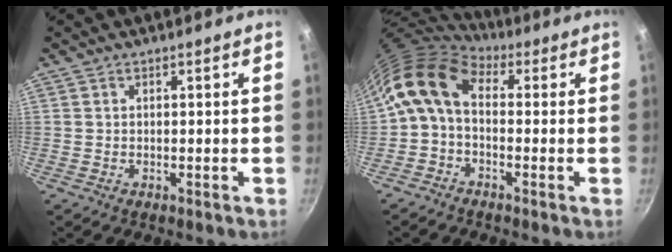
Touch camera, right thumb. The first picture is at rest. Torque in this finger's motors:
{"motor_torque": [0.55, 2.74, 1.39, -0.55, 0.18]}